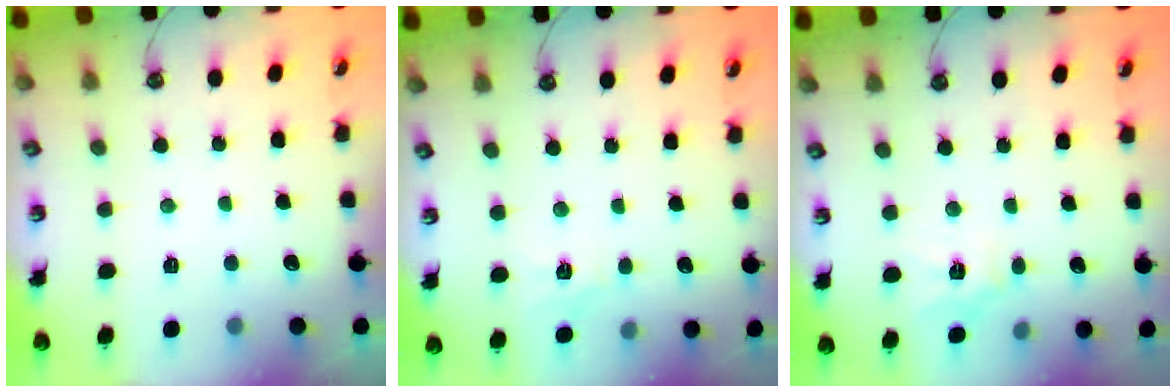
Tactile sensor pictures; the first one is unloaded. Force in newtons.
{"total": 5.2, "press": 5.1, "slide": 0.6}
{"total": 8.3, "press": 8.3, "slide": 0.5}